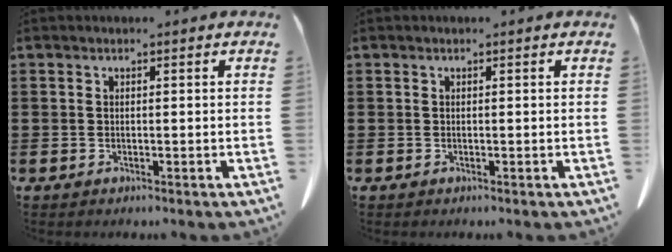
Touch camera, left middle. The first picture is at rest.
{"total": 0.0}